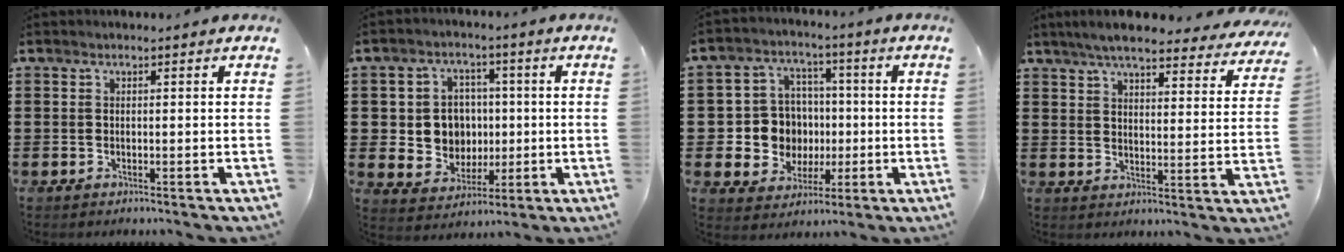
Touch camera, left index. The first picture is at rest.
{"total": 7.0, "force": [0.7, 6.6, 2.3], "torque": [-0.058, 0.013, 0.014]}
{"total": 9.0, "force": [-0.1, 8.6, 2.5], "torque": [-0.080, 0.018, 0.011]}
{"total": 6.5, "force": [6.0, 0.6, 2.6], "torque": [-0.072, -0.021, 0.106]}